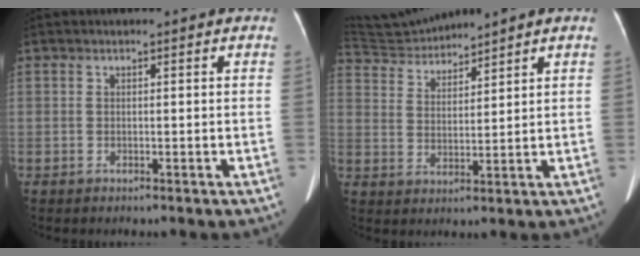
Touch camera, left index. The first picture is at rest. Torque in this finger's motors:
{"motor_torque": [0.77, -1.37, 0.09, 0.08]}